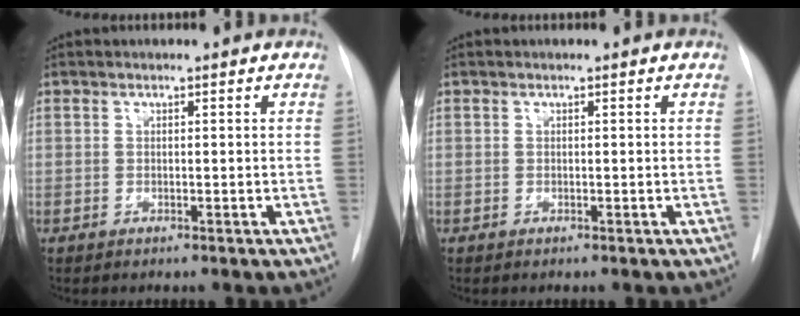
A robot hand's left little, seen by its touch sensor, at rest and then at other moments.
{"total": 0.0}